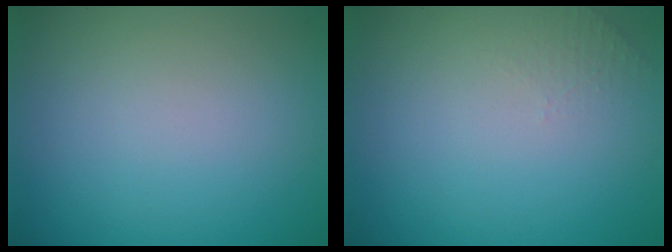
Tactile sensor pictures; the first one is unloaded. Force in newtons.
{"total": 1.0, "press": 0.9, "slide": 0.3}